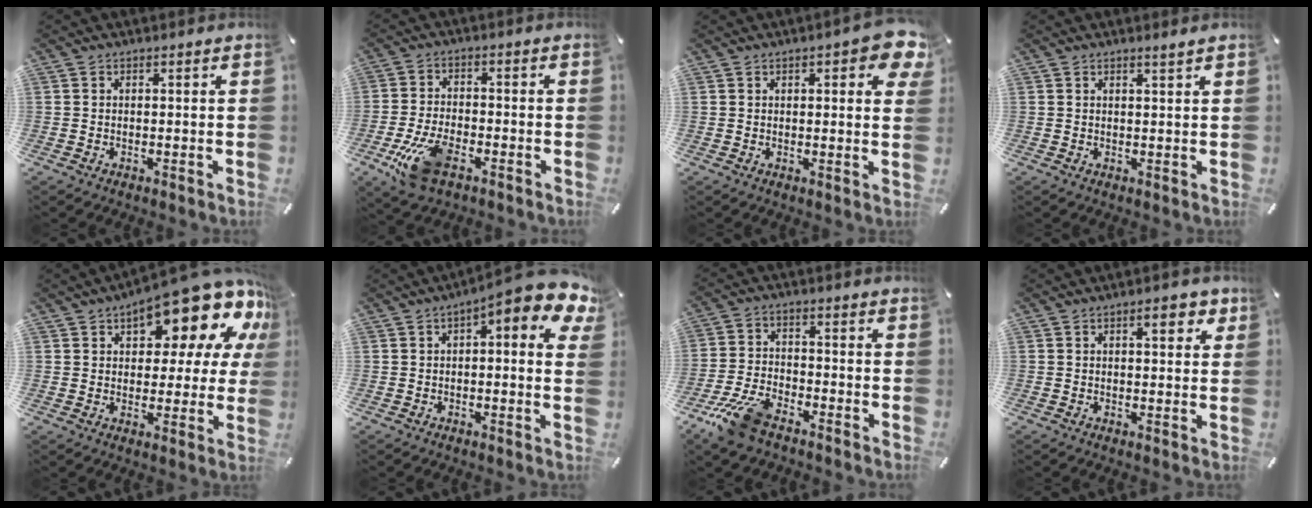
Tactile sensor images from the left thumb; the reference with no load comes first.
{"total": 10.5, "force": [-5.1, 5.1, 7.6], "torque": [-0.162, 0.013, -0.094]}
{"total": 6.9, "force": [3.3, 2.4, 5.5], "torque": [-0.070, -0.015, 0.052]}
{"total": 1.3, "force": [1.1, 0.0, 0.8], "torque": [-0.016, -0.002, 0.019]}
{"total": 18.9, "force": [12.5, 7.9, 11.9], "torque": [-0.162, -0.096, 0.208]}
{"total": 8.9, "force": [4.3, 2.2, 7.5], "torque": [-0.108, -0.036, 0.070]}
{"total": 9.8, "force": [-7.3, 3.9, 5.2], "torque": [-0.112, 0.029, -0.139]}
{"total": 5.4, "force": [2.4, 2.1, 4.3], "torque": [-0.058, -0.006, 0.034]}